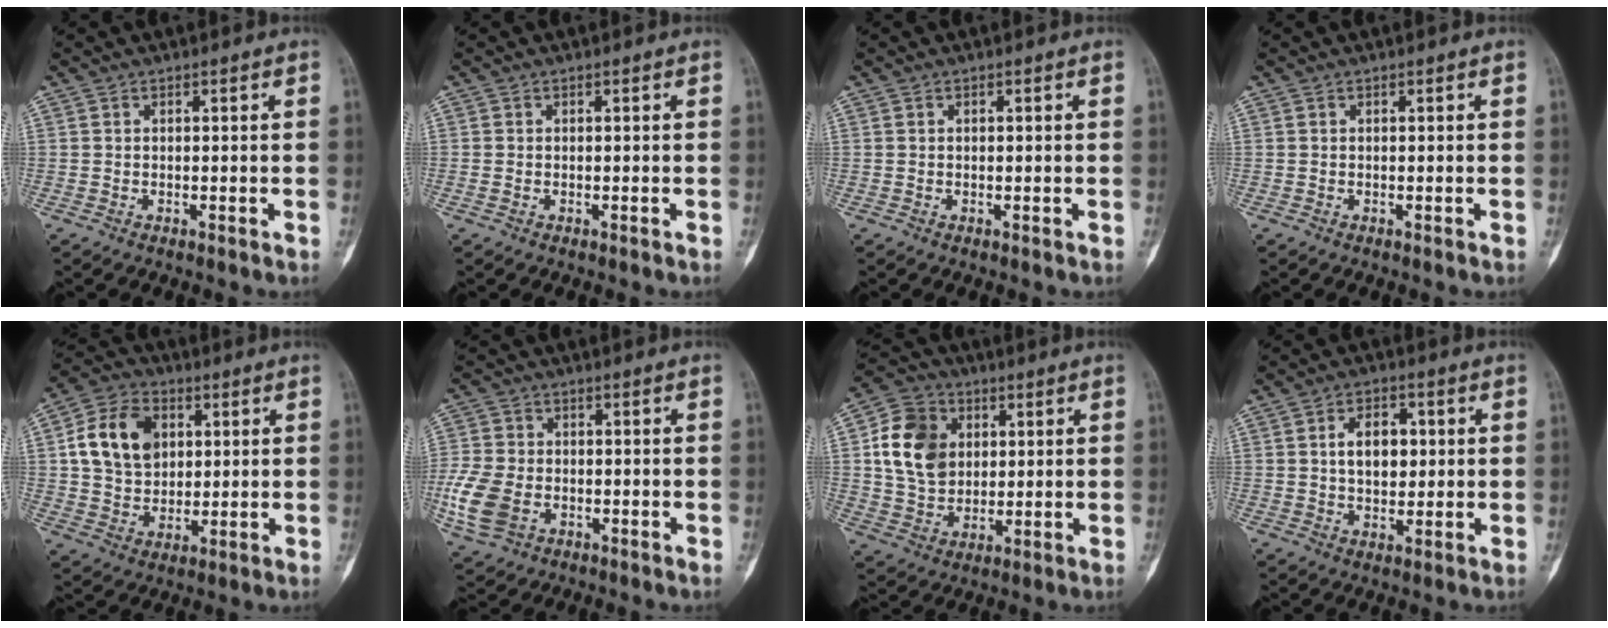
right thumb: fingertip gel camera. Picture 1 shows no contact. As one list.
[{"total": 0.0}, {"total": 0.0}, {"total": 0.0}, {"total": 13.2, "force": [3.1, 10.0, 8.1], "torque": [-0.118, 0.003, 0.052]}, {"total": 10.3, "force": [-3.1, 7.1, 6.7], "torque": [-0.156, -0.002, -0.063]}, {"total": 14.1, "force": [3.2, 11.3, 7.7], "torque": [-0.115, -0.003, 0.060]}, {"total": 7.6, "force": [1.2, 4.9, 5.7], "torque": [-0.069, 0.003, 0.019]}]